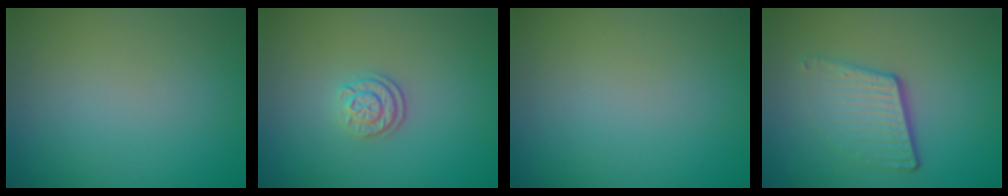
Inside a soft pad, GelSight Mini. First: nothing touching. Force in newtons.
{"total": 2.2, "press": 1.8, "slide": 1.3}
{"total": 0.0}
{"total": 4.1, "press": 2.5, "slide": 3.2}